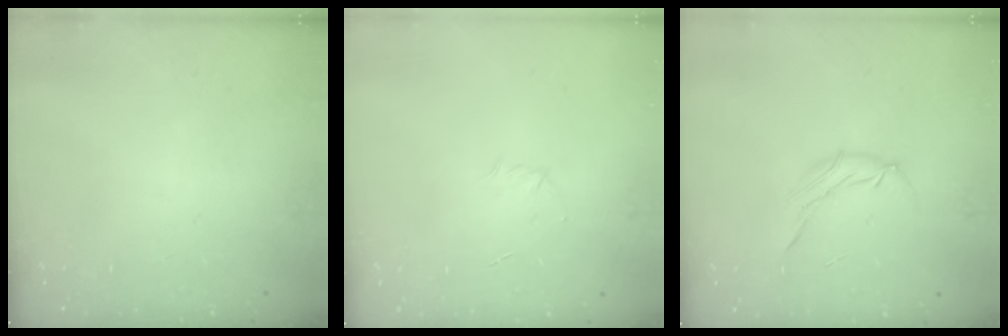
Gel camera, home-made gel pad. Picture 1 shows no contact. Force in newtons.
{"total": 2.9, "press": 2.8, "slide": 0.8}
{"total": 6.6, "press": 6.6, "slide": 0.6}